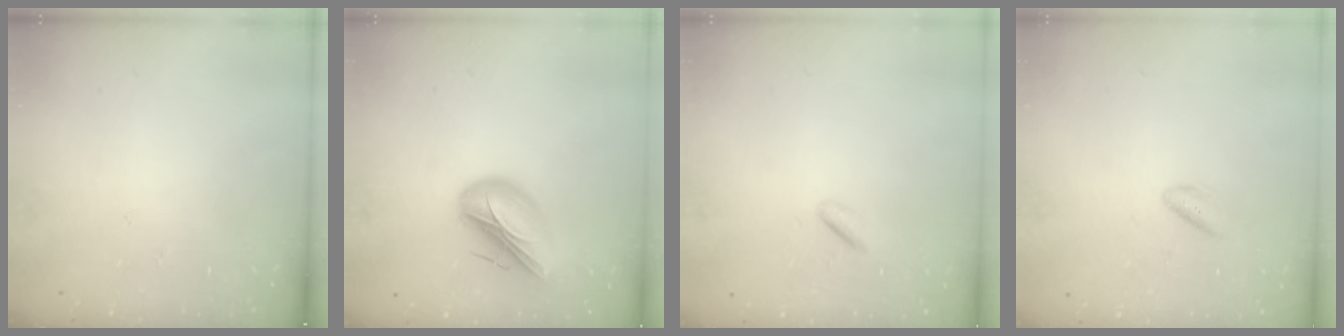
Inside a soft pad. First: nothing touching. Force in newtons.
{"total": 13.5, "press": 13.0, "slide": 3.7}
{"total": 1.1, "press": 0.8, "slide": 0.7}
{"total": 2.8, "press": 2.5, "slide": 1.3}